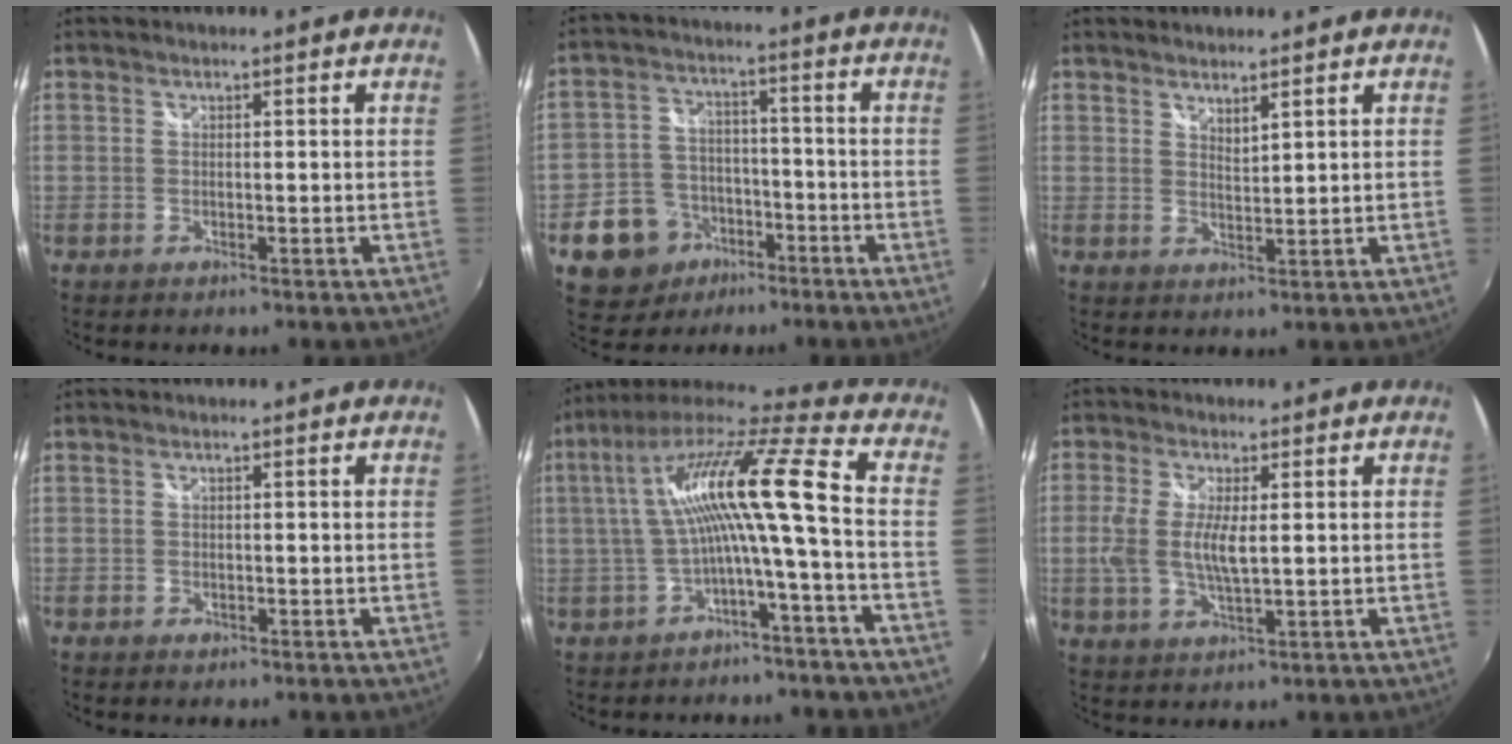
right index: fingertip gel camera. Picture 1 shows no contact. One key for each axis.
{"total": 10.8, "fx": -5.7, "fy": 8.7, "fz": 3.0, "tx": -0.090, "ty": 0.025, "tz": -0.076}
{"total": 2.4, "fx": 2.2, "fy": 0.4, "fz": 1.1, "tx": -0.018, "ty": 0.000, "tz": 0.036}
{"total": 1.0, "fx": -0.5, "fy": 0.8, "fz": 0.3, "tx": -0.007, "ty": -0.002, "tz": -0.006}
{"total": 14.9, "fx": -1.3, "fy": 0.2, "fz": 14.8, "tx": -0.278, "ty": 0.015, "tz": -0.020}
{"total": 6.9, "fx": 0.2, "fy": 2.5, "fz": 6.5, "tx": -0.135, "ty": -0.005, "tz": 0.001}